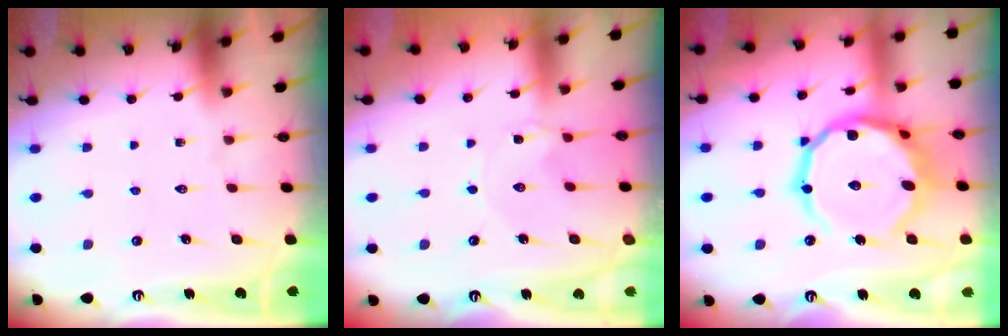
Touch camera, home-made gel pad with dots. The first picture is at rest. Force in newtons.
{"total": 0.5, "press": 0.5, "slide": 0.2}
{"total": 17.9, "press": 17.8, "slide": 2.3}